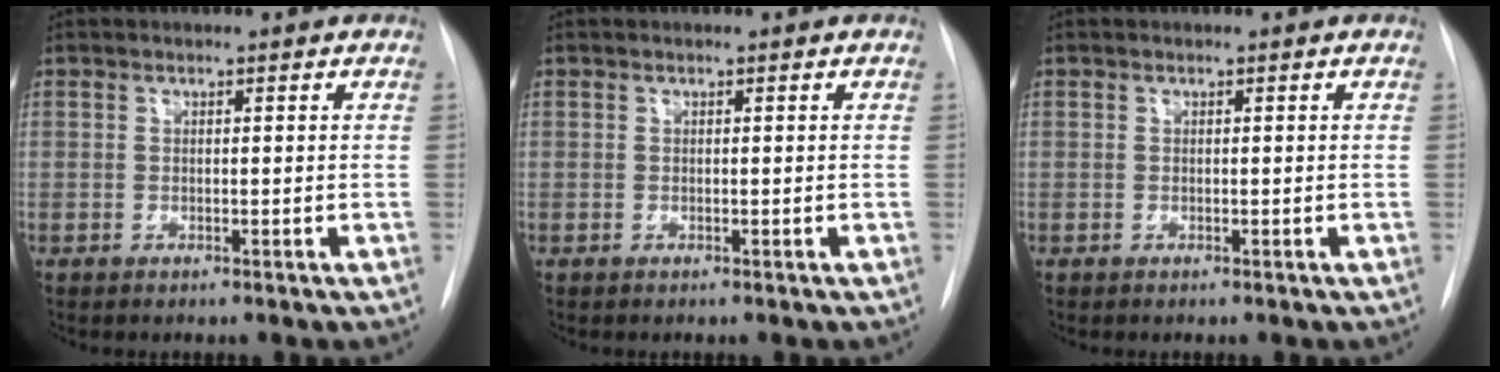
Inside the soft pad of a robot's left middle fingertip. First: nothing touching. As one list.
[{"total": 0.0}, {"total": 0.0}]